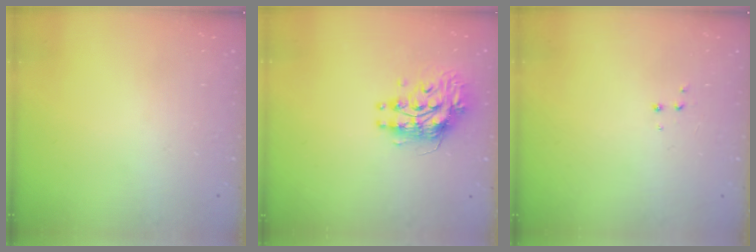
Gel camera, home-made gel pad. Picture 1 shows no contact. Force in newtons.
{"total": 9.0, "press": 8.9, "slide": 0.7}
{"total": 3.4, "press": 3.3, "slide": 0.6}